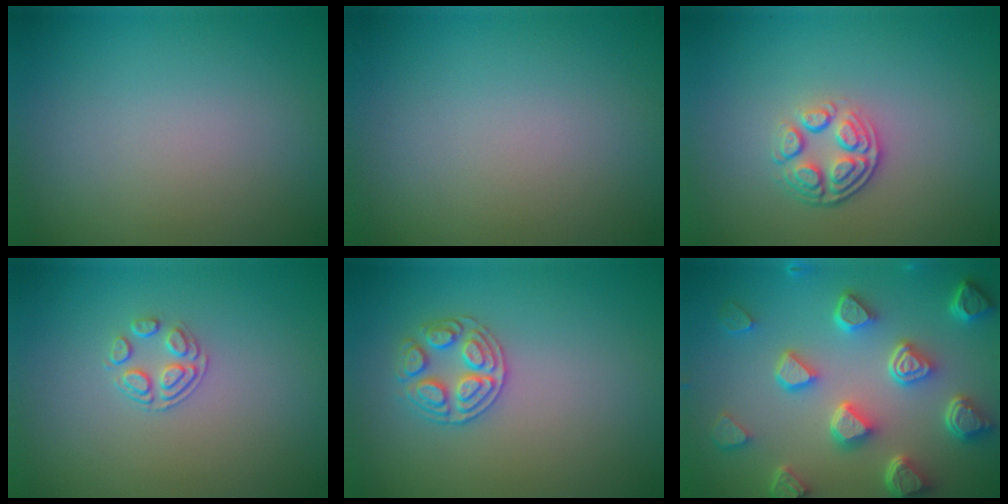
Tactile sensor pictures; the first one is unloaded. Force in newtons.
{"total": 0.0}
{"total": 4.0, "press": 2.8, "slide": 2.8}
{"total": 1.8, "press": 1.2, "slide": 1.4}
{"total": 2.7, "press": 2.7, "slide": 0.3}
{"total": 7.7, "press": 5.9, "slide": 4.9}